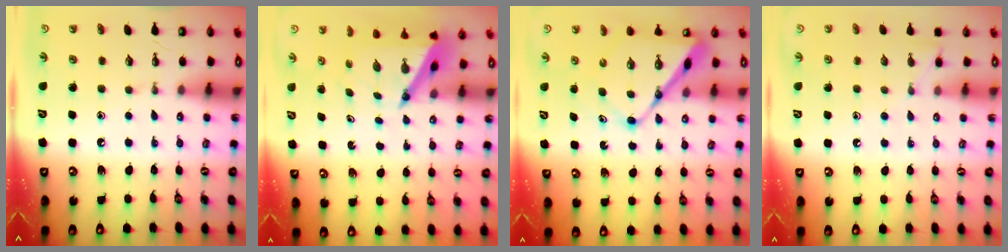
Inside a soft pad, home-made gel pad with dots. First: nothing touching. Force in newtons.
{"total": 6.1, "press": 6.1, "slide": 0.5}
{"total": 12.2, "press": 12.1, "slide": 1.2}
{"total": 6.3, "press": 6.2, "slide": 0.8}